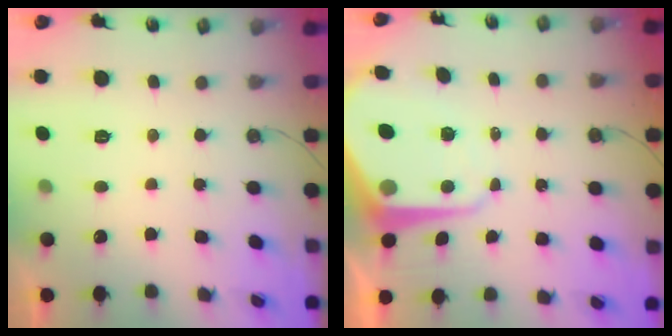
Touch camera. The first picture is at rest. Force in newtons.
{"total": 10.8, "press": 10.7, "slide": 1.0}